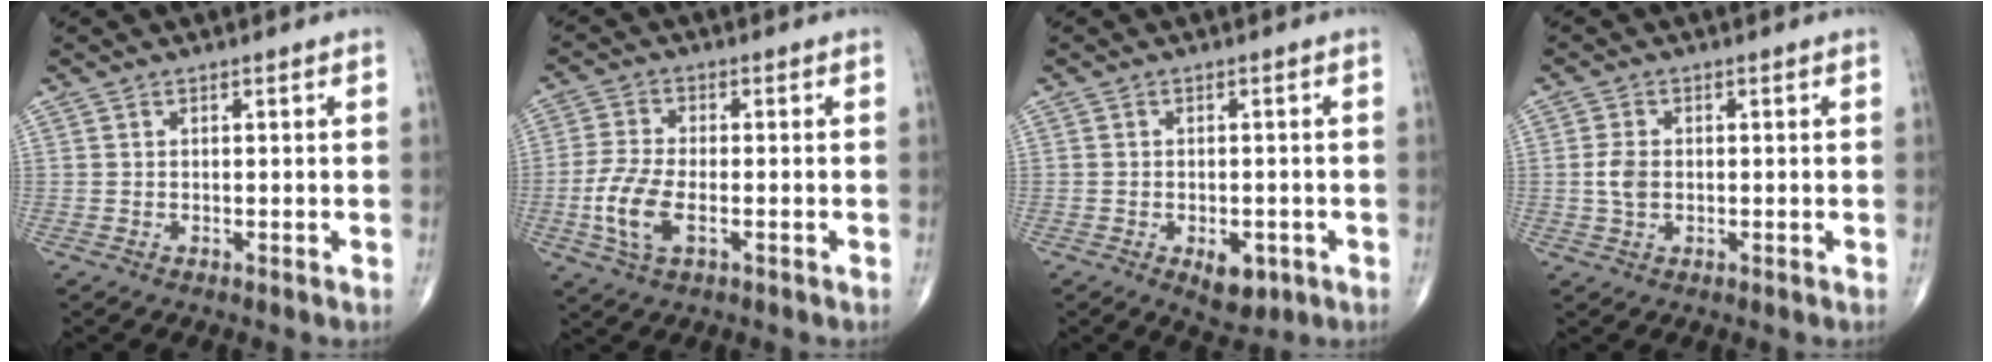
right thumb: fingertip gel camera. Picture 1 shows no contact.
{"total": 8.1, "force": [-2.2, 3.8, 6.8], "torque": [-0.161, 0.004, -0.043]}
{"total": 5.3, "force": [-2.1, 3.0, 3.8], "torque": [-0.041, 0.003, -0.019]}
{"total": 3.3, "force": [-0.2, 2.2, 2.4], "torque": [-0.052, 0.004, -0.004]}